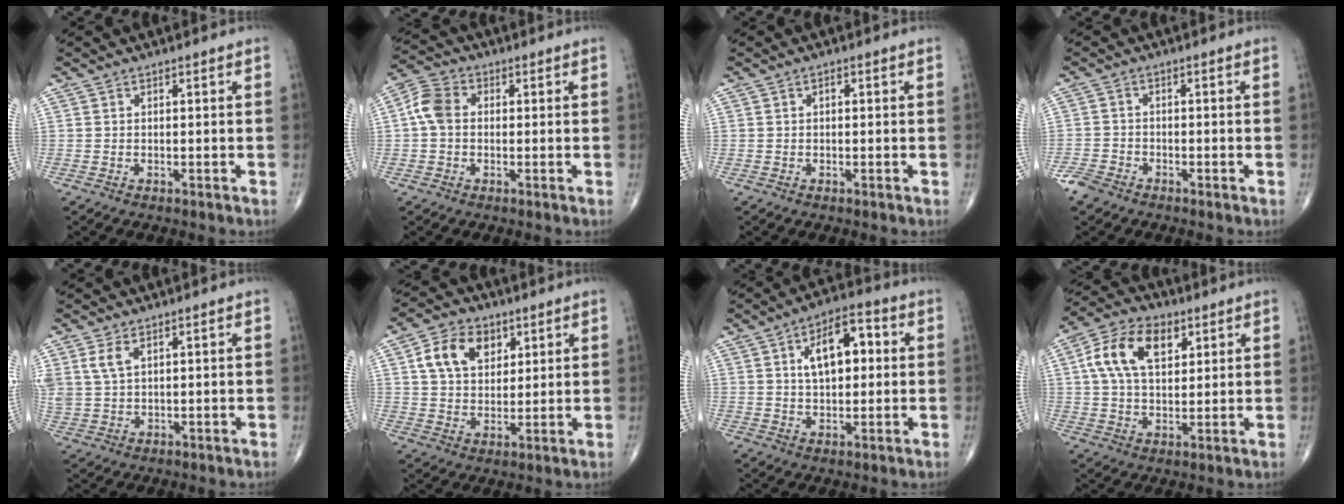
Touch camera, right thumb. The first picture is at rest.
{"total": 6.0, "force": [0.2, 4.5, 4.0], "torque": [-0.078, 0.018, -0.004]}
{"total": 0.8, "force": [0.2, 0.4, 0.6], "torque": [-0.005, 0.003, 0.001]}
{"total": 3.1, "force": [-2.4, 1.6, 1.0], "torque": [-0.024, 0.004, -0.050]}
{"total": 4.3, "force": [2.2, 2.3, 3.0], "torque": [-0.067, -0.003, 0.054]}
{"total": 10.4, "force": [4.2, 7.2, 6.2], "torque": [-0.084, -0.010, 0.076]}
{"total": 10.7, "force": [2.3, 5.5, 8.8], "torque": [-0.116, 0.014, 0.031]}
{"total": 12.9, "force": [4.4, 7.6, 9.4], "torque": [-0.163, 0.004, 0.078]}